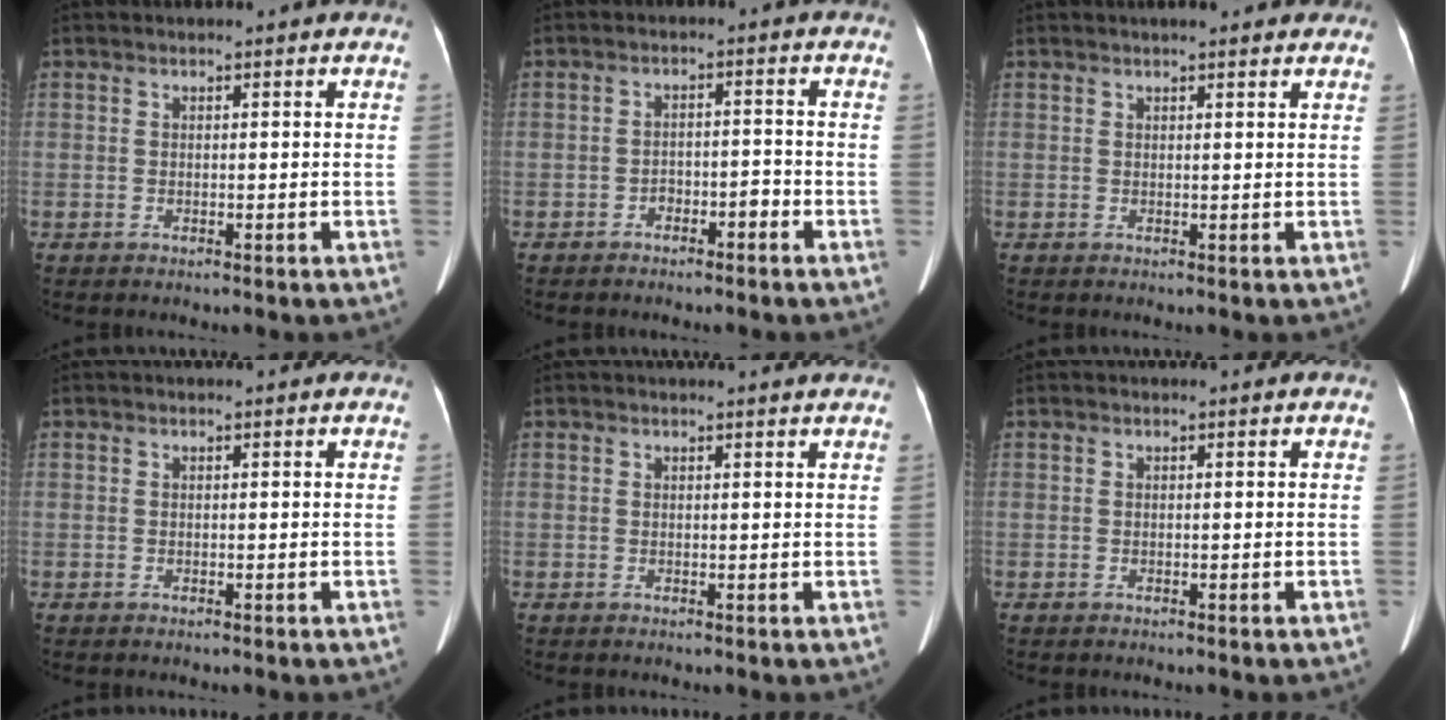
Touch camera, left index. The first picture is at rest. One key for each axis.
{"total": 2.6, "fx": -1.9, "fy": 1.1, "fz": 1.4, "tx": -0.021, "ty": 0.012, "tz": -0.028}
{"total": 5.6, "fx": 4.6, "fy": 1.2, "fz": 3.0, "tx": -0.032, "ty": 0.021, "tz": 0.052}
{"total": 0.0}
{"total": 2.0, "fx": 1.9, "fy": -0.2, "fz": 0.5, "tx": -0.013, "ty": 0.000, "tz": 0.015}
{"total": 0.0}